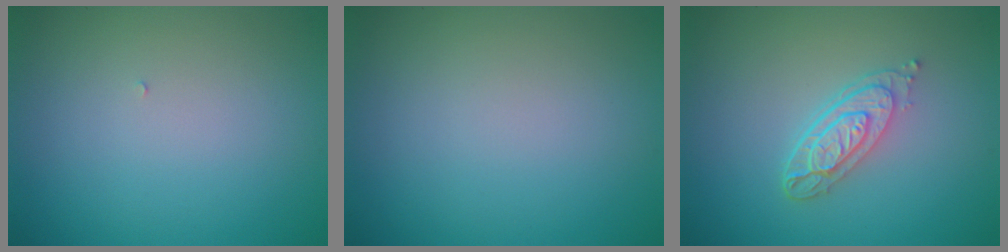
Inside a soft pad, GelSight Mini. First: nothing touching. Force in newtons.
{"total": 0.0}
{"total": 3.7, "press": 2.8, "slide": 2.3}